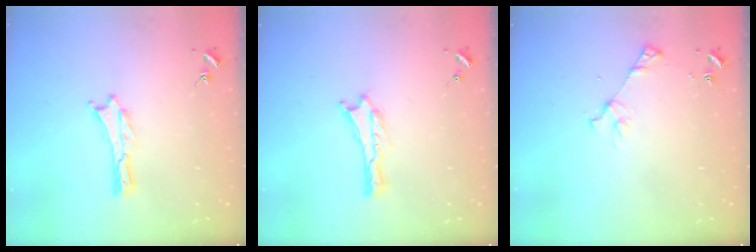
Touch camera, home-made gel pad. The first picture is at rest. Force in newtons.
{"total": 0.0}
{"total": 3.4, "press": 3.3, "slide": 0.2}